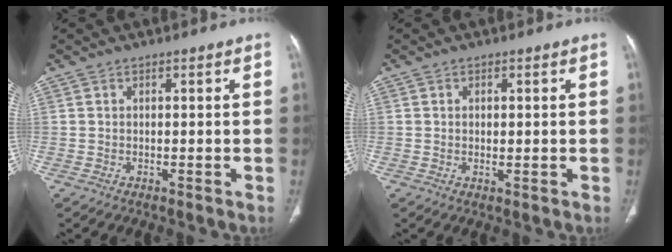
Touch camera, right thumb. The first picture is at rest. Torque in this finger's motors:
{"motor_torque": [-0.08, -0.40, -0.08, -0.09, -0.02]}